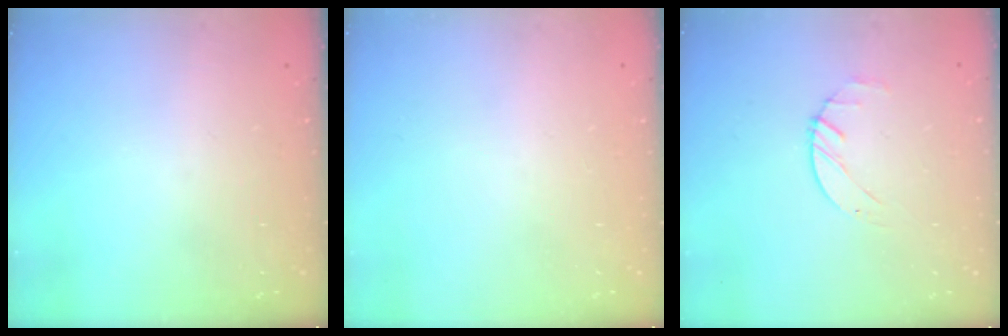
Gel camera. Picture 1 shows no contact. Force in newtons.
{"total": 0.0}
{"total": 1.4, "press": 1.4, "slide": 0.2}